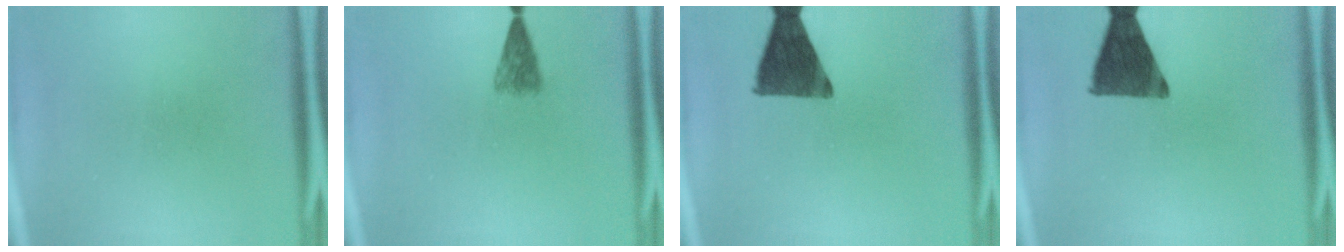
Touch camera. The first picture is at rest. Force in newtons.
{"total": 2.9}
{"total": 12.3}
{"total": 12.3}